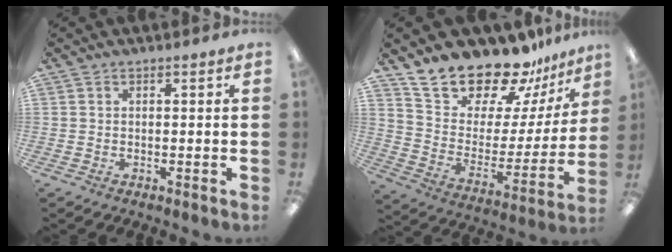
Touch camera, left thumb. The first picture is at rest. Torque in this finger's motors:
{"motor_torque": [0.21, 0.18, 1.41, -1.37, 0.16]}